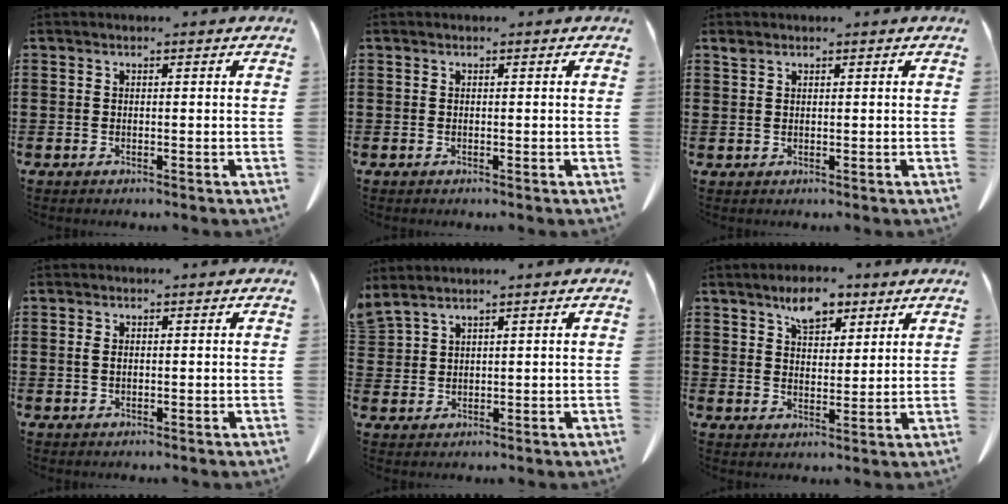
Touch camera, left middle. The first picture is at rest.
{"total": 0.0}
{"total": 0.9, "force": [0.7, 0.5, 0.2], "torque": [-0.007, 0.001, 0.015]}
{"total": 1.2, "force": [0.2, 0.6, 1.0], "torque": [-0.023, 0.003, 0.002]}
{"total": 1.9, "force": [1.8, 0.0, 0.5], "torque": [-0.015, -0.002, 0.035]}
{"total": 6.7, "force": [4.8, 3.3, 3.4], "torque": [-0.056, -0.008, 0.082]}